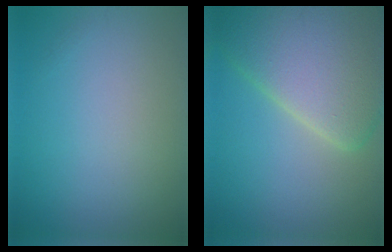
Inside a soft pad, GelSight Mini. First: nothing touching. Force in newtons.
{"total": 9.8, "press": 9.8, "slide": 1.0}